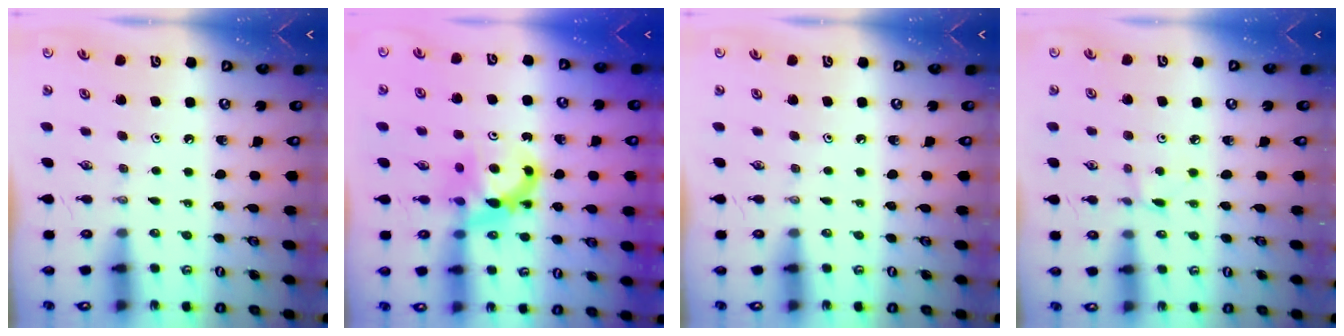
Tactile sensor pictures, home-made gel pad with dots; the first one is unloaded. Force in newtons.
{"total": 7.0, "press": 6.9, "slide": 0.5}
{"total": 0.0}
{"total": 2.1, "press": 2.1, "slide": 0.2}